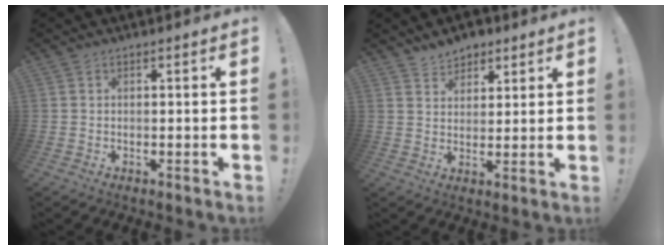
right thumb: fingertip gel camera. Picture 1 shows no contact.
{"total": 5.7, "force": [4.5, 3.4, 0.6], "torque": [-0.006, -0.028, 0.084]}